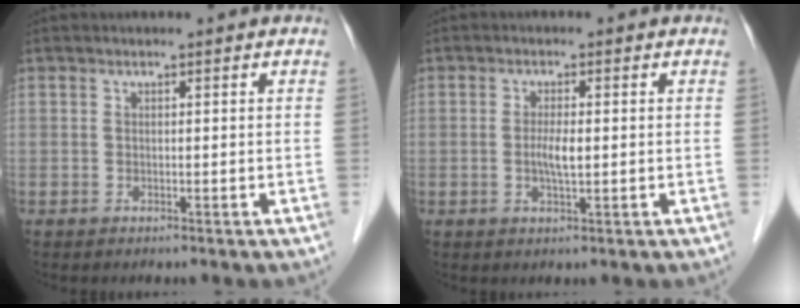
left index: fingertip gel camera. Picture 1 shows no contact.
{"total": 2.8, "force": [-0.2, 0.5, 2.7], "torque": [-0.056, -0.002, -0.003]}